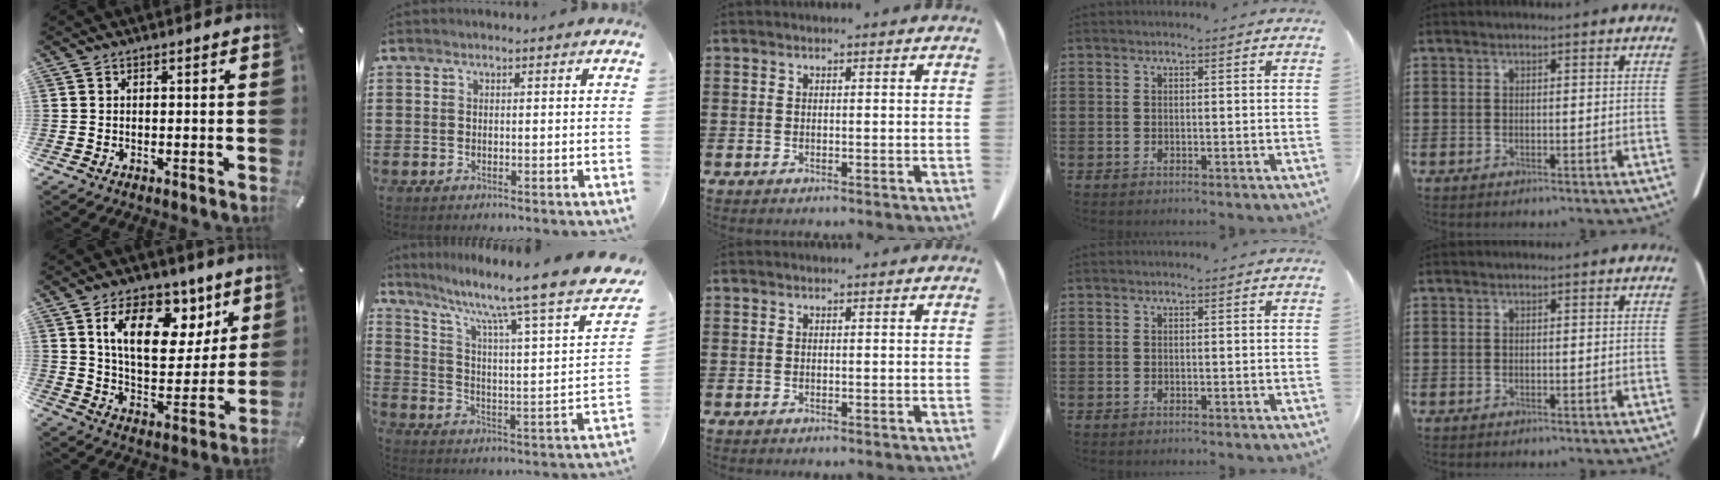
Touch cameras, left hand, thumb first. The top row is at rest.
{"thumb": {"total": 17.5, "force": [9.4, 9.9, 11.0], "torque": [-0.170, -0.038, 0.160]}, "index": {"total": 10.4, "force": [7.8, 0.1, 6.9], "torque": [-0.143, -0.062, 0.114]}}